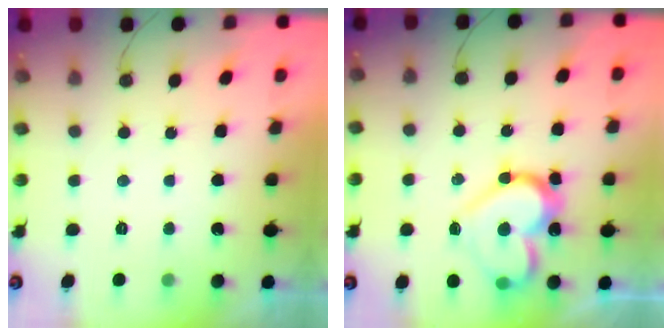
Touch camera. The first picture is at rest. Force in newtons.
{"total": 16.9, "press": 16.8, "slide": 1.3}